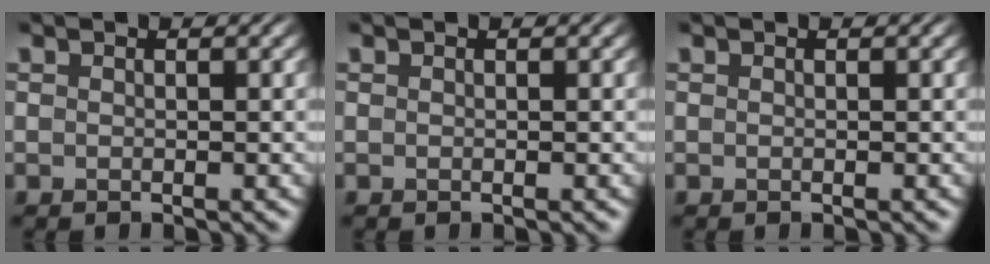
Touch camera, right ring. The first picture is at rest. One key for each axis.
{"total": 0.0}
{"total": 0.0}